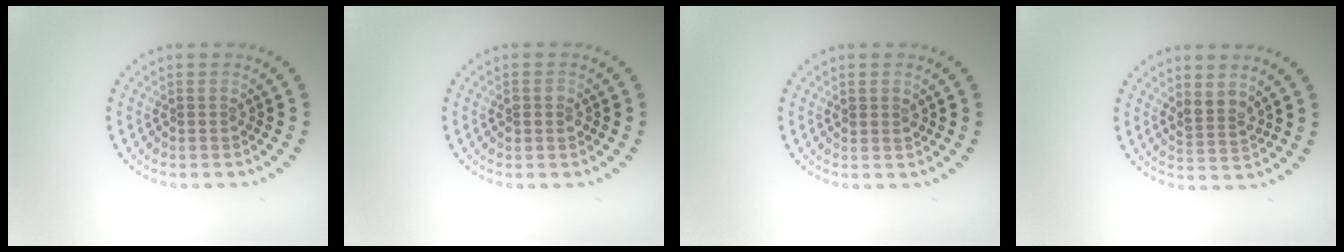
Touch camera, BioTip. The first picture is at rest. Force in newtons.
{"total": 1.4, "press": 1.4, "slide": 0.1}
{"total": 1.0, "press": 0.9, "slide": 0.3}
{"total": 2.1, "press": 1.7, "slide": 1.1}